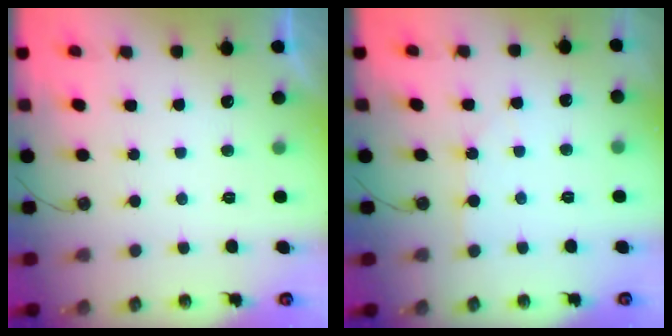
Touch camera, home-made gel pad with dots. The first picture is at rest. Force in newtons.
{"total": 4.2, "press": 4.2, "slide": 0.5}